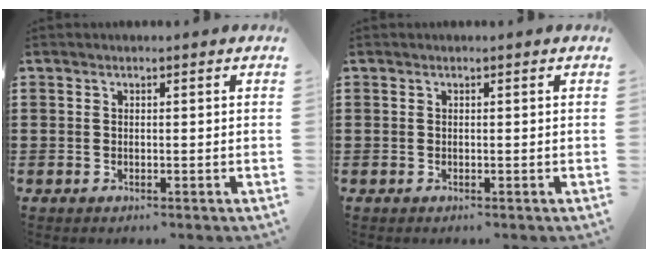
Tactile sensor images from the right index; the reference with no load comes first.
{"total": 0.0}